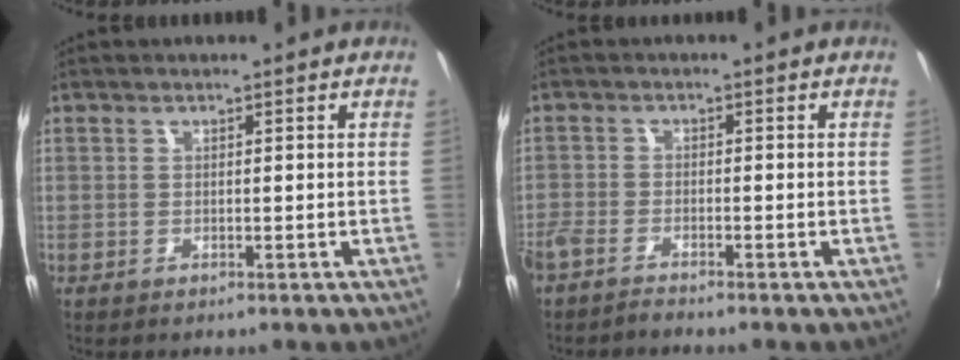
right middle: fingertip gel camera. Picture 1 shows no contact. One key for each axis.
{"total": 3.7, "fx": -3.4, "fy": 0.7, "fz": 1.3, "tx": -0.041, "ty": -0.013, "tz": -0.072}